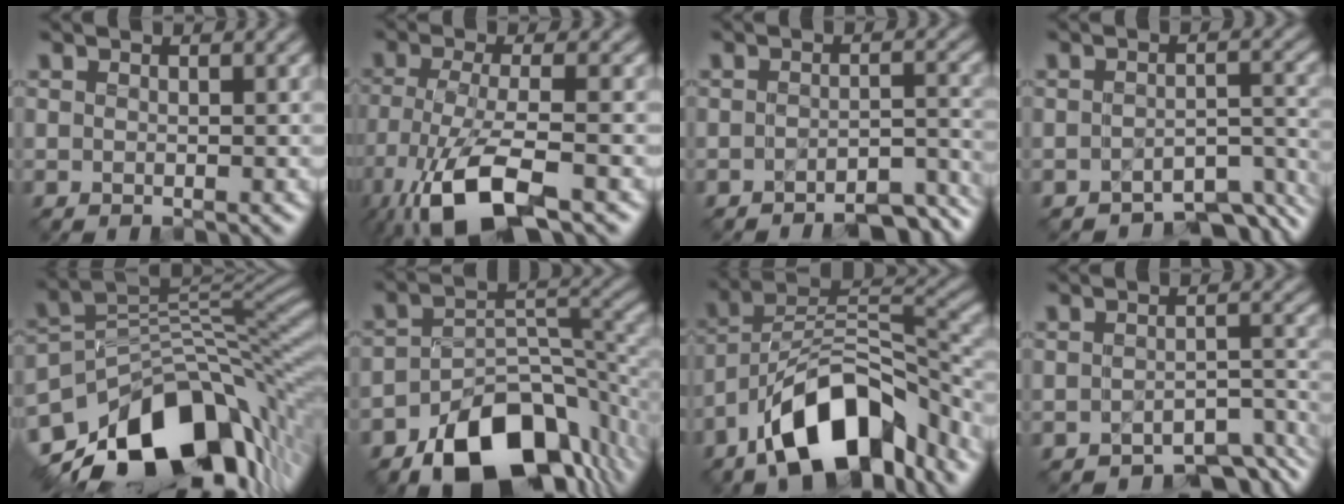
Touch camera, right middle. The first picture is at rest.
{"total": 8.7, "force": [-5.3, 2.3, 6.5], "torque": [-0.137, -0.015, -0.099]}
{"total": 4.8, "force": [-4.1, 1.1, 2.2], "torque": [-0.025, -0.001, -0.051]}
{"total": 5.1, "force": [-4.6, 1.5, 1.6], "torque": [-0.012, -0.010, -0.057]}
{"total": 14.4, "force": [-6.9, 8.4, 9.5], "torque": [-0.170, 0.004, -0.115]}
{"total": 11.9, "force": [-7.2, 6.5, 6.9], "torque": [-0.103, -0.015, -0.119]}
{"total": 11.6, "force": [-7.6, 4.7, 7.4], "torque": [-0.112, 0.009, -0.147]}
{"total": 4.9, "force": [-4.4, 1.5, 1.6], "torque": [-0.012, -0.010, -0.055]}